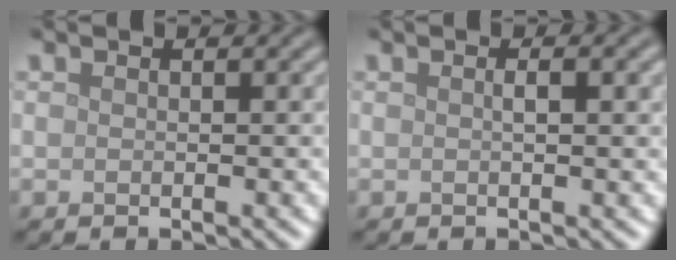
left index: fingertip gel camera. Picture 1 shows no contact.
{"total": 1.9, "force": [0.3, 0.5, 1.8], "torque": [-0.024, 0.004, 0.002]}